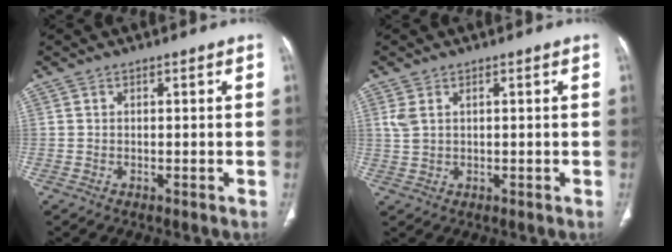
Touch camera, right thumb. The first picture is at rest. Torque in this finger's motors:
{"motor_torque": [-0.03, -0.04, 0.24, 0.53, 0.09]}